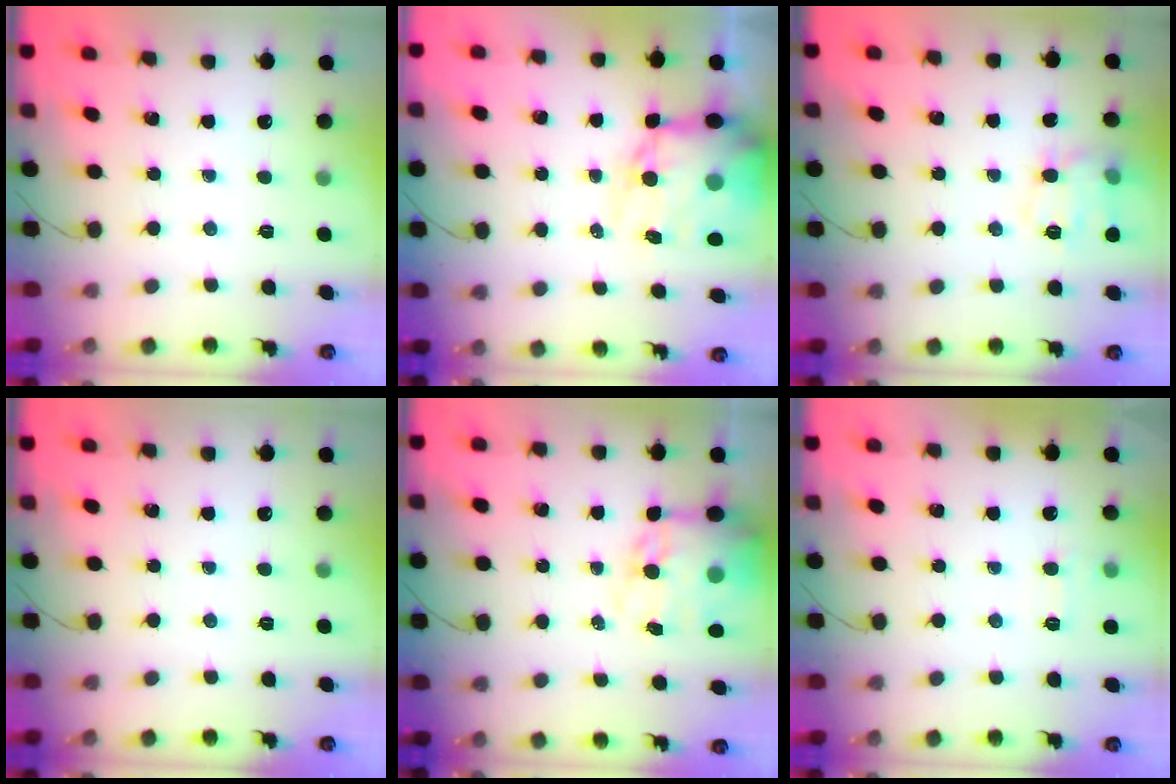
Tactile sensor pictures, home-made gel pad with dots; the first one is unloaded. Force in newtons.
{"total": 15.6, "press": 15.2, "slide": 3.8}
{"total": 11.1, "press": 11.1, "slide": 0.3}
{"total": 0.0}
{"total": 14.9, "press": 14.4, "slide": 3.7}
{"total": 6.4, "press": 6.2, "slide": 1.6}